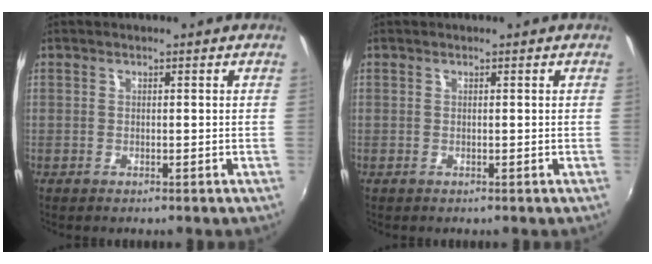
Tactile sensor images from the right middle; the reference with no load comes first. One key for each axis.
{"total": 0.0}